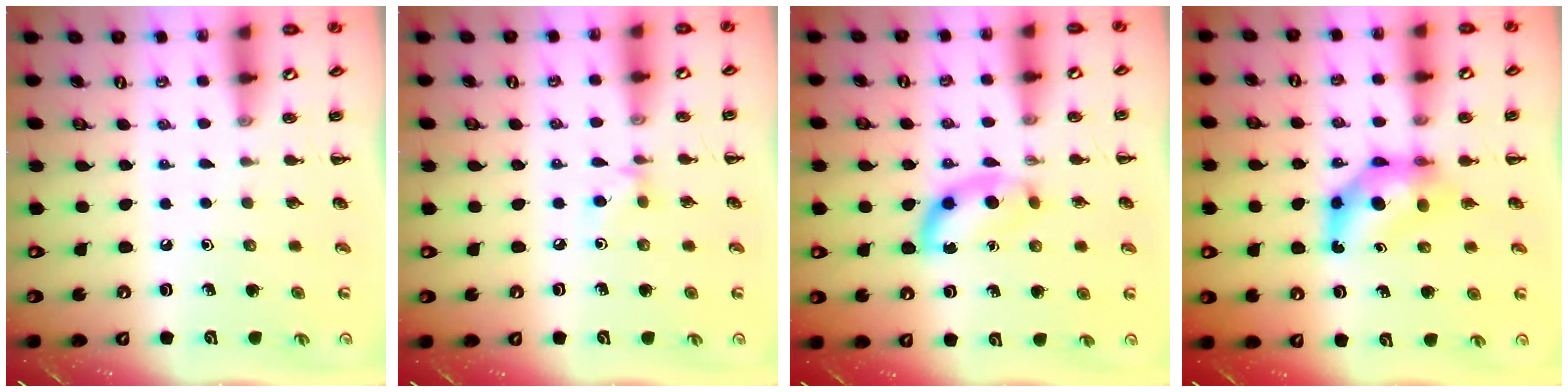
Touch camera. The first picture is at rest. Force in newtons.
{"total": 3.6, "press": 3.3, "slide": 1.3}
{"total": 7.9, "press": 7.9, "slide": 0.5}
{"total": 7.0, "press": 6.8, "slide": 1.4}